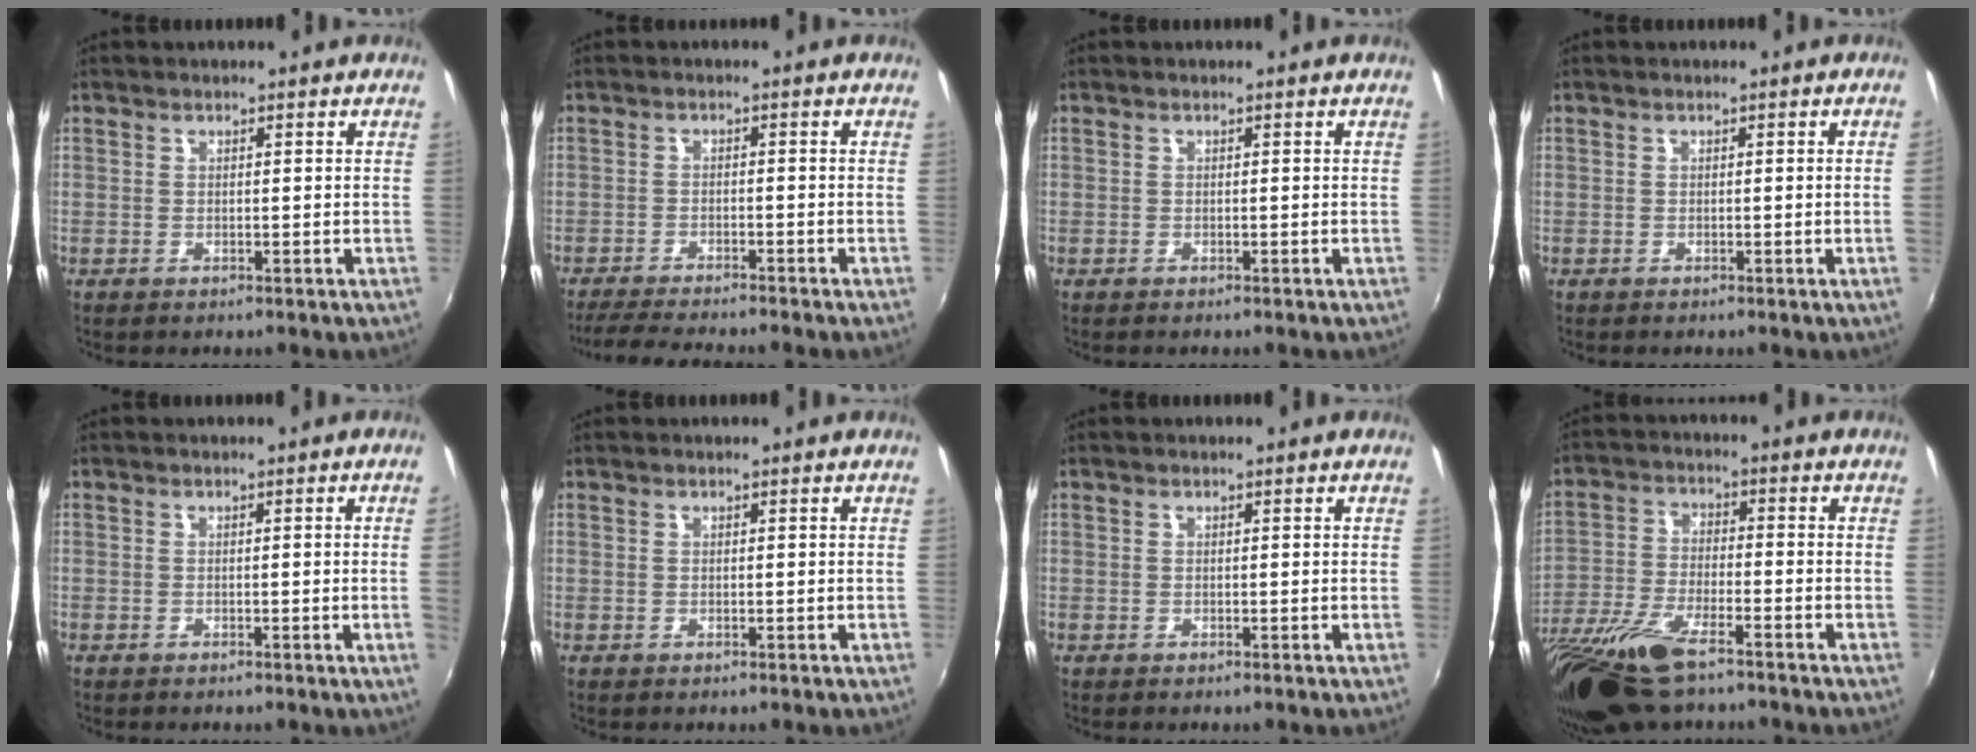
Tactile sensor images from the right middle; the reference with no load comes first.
{"total": 7.7, "force": [-7.0, -0.1, 3.2], "torque": [-0.081, -0.016, -0.112]}
{"total": 0.0}
{"total": 0.9, "force": [0.0, -0.5, 0.7], "torque": [-0.004, -0.005, 0.000]}
{"total": 1.7, "force": [-0.1, -1.0, 1.3], "torque": [-0.014, -0.012, 0.001]}
{"total": 0.0}
{"total": 0.0}
{"total": 16.4, "force": [-11.9, 4.5, 10.4], "torque": [-0.230, -0.043, -0.228]}